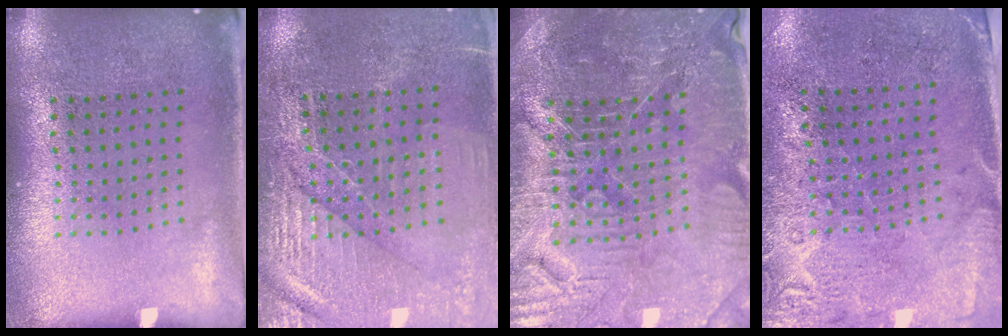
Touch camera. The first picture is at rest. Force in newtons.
{"total": 3.0, "press": 2.9, "slide": 0.9}
{"total": 4.5, "press": 4.3, "slide": 1.3}
{"total": 2.7, "press": 2.4, "slide": 1.2}